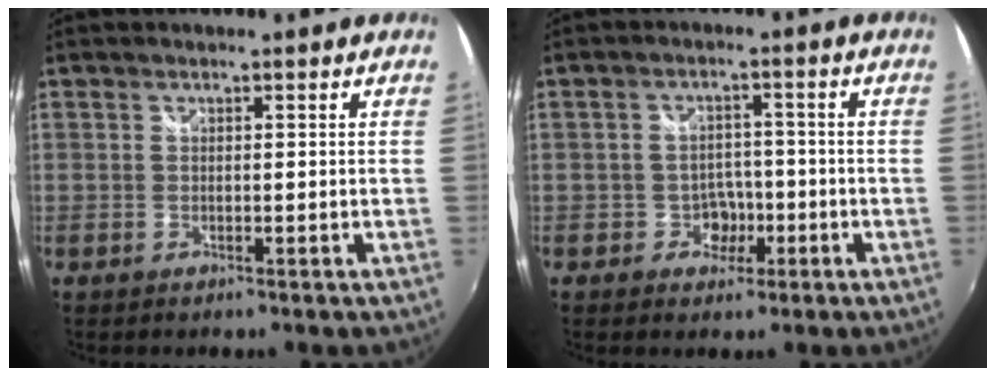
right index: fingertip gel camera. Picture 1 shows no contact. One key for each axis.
{"total": 4.0, "fx": -1.6, "fy": 3.4, "fz": 1.4, "tx": -0.031, "ty": 0.010, "tz": -0.018}